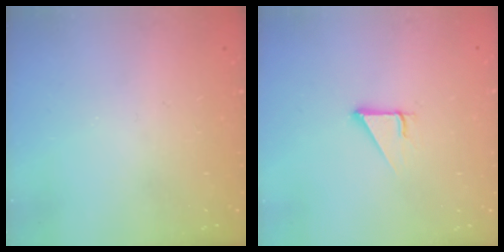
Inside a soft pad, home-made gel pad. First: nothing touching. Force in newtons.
{"total": 3.0, "press": 3.0, "slide": 0.1}